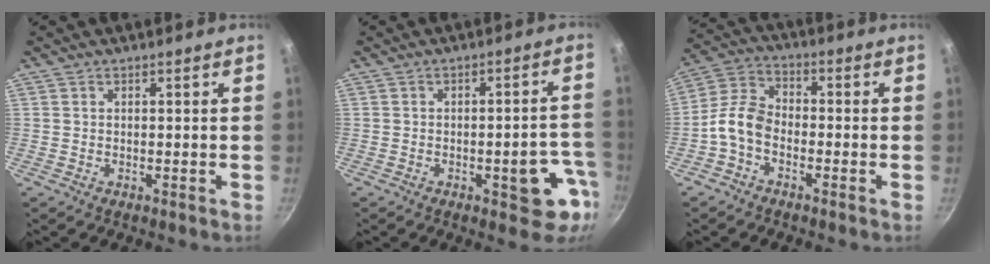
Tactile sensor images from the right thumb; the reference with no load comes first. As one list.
[{"total": 9.7, "force": [-3.9, 4.0, 8.0], "torque": [-0.048, 0.031, -0.045]}, {"total": 7.5, "force": [-3.0, 4.8, 4.9], "torque": [-0.097, 0.042, -0.076]}]